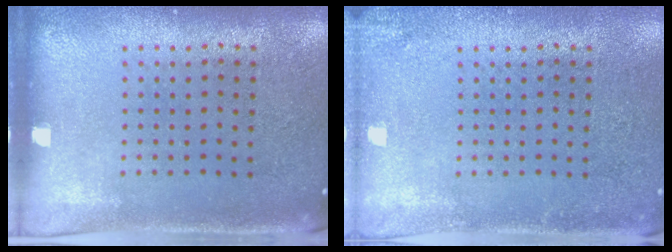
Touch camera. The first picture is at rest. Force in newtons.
{"total": 1.2, "press": 1.2, "slide": 0.0}